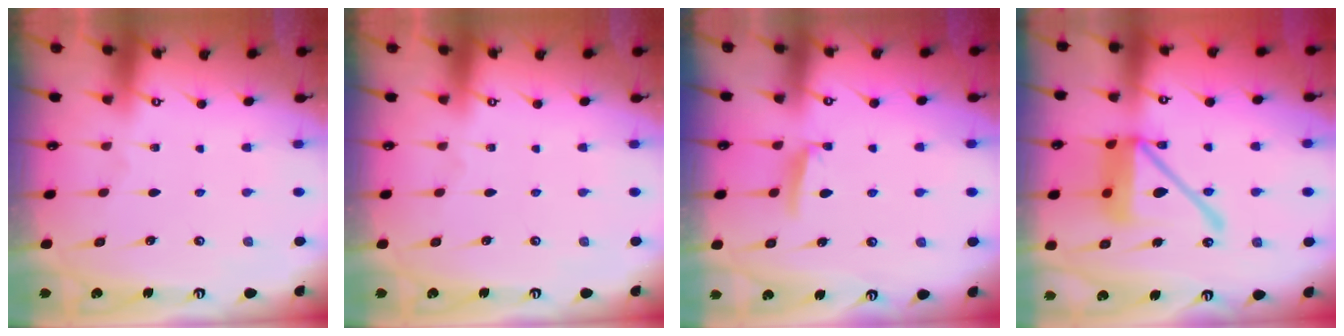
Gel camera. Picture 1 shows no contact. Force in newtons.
{"total": 0.0}
{"total": 5.4, "press": 5.3, "slide": 0.9}
{"total": 17.5, "press": 17.4, "slide": 2.1}